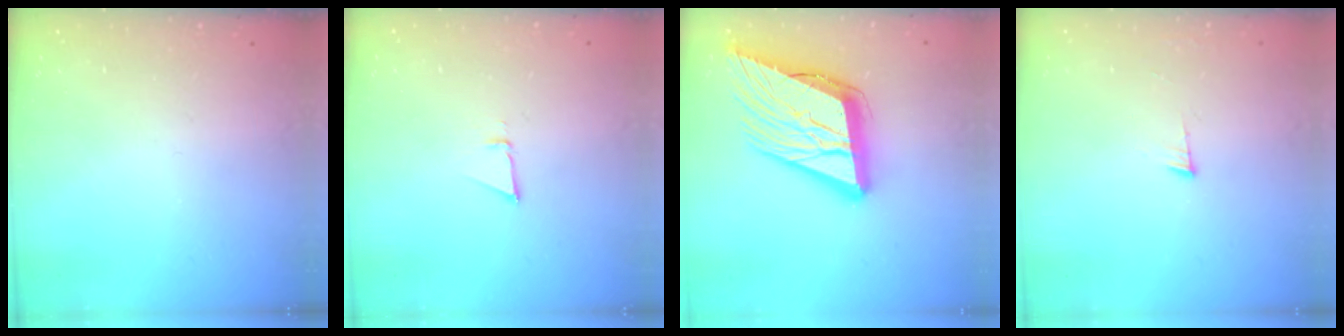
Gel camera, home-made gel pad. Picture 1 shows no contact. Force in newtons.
{"total": 2.6, "press": 2.5, "slide": 0.8}
{"total": 23.3, "press": 22.8, "slide": 5.1}
{"total": 3.5, "press": 3.5, "slide": 0.5}